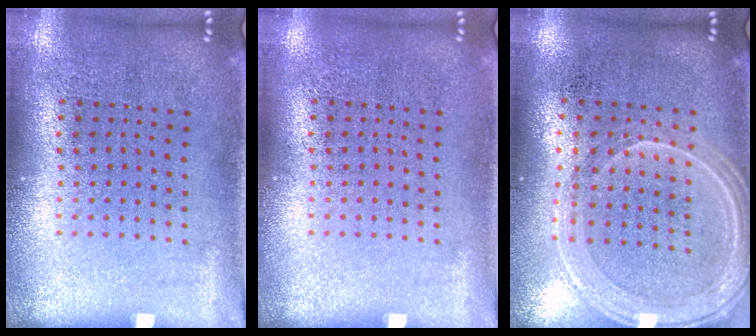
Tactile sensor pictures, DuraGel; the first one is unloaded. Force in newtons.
{"total": 0.0}
{"total": 1.2, "press": 1.2, "slide": 0.3}